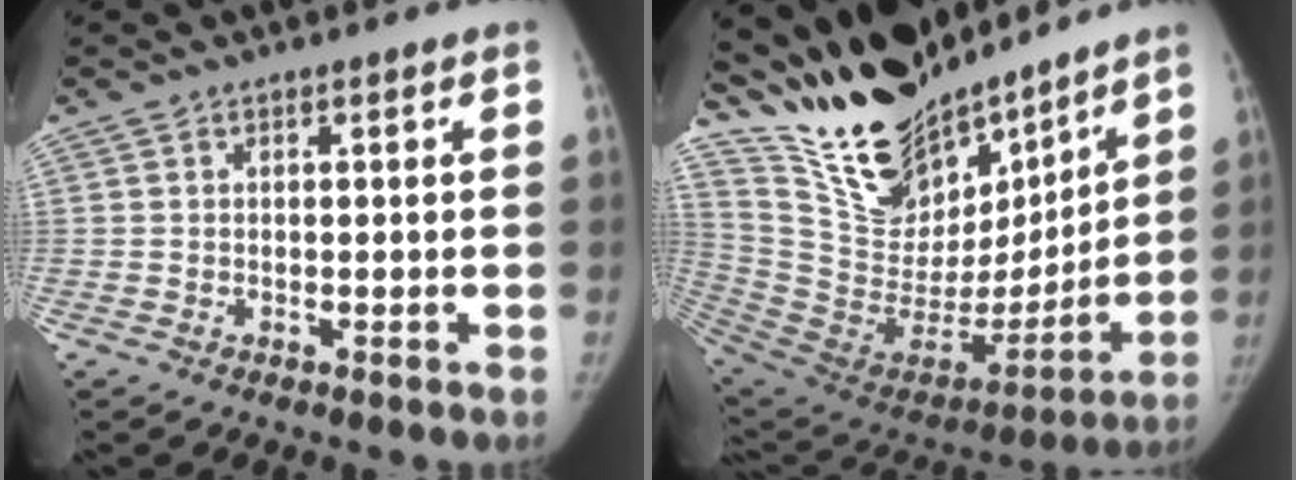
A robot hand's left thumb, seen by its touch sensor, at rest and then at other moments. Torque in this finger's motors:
{"motor_torque": [3.01, -0.36, 0.68, -2.09, 0.23]}